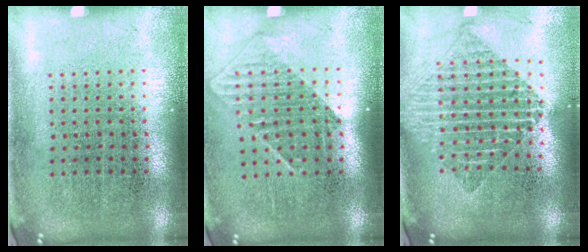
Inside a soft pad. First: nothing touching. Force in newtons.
{"total": 1.3, "press": 0.9, "slide": 0.8}
{"total": 1.9, "press": 1.6, "slide": 1.1}